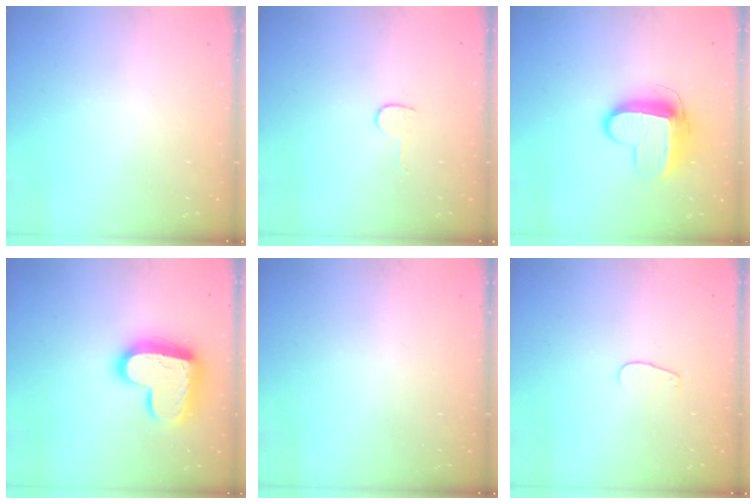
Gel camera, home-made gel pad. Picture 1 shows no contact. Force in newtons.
{"total": 4.7, "press": 4.7, "slide": 0.4}
{"total": 11.1, "press": 11.1, "slide": 1.0}
{"total": 17.7, "press": 17.7, "slide": 1.0}
{"total": 0.0}
{"total": 2.6, "press": 2.5, "slide": 0.3}